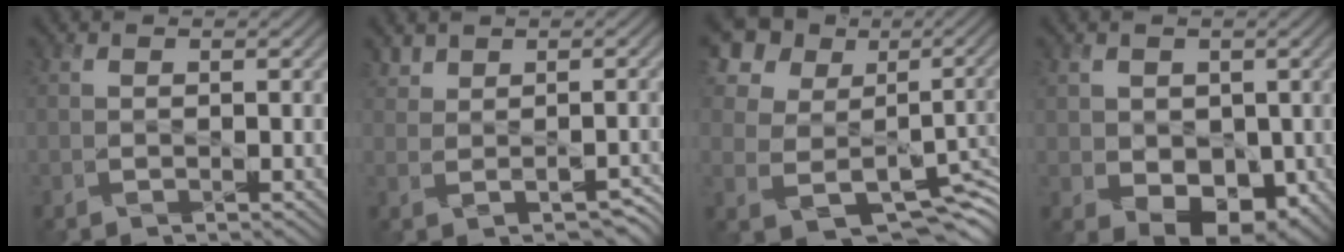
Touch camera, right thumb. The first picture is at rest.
{"total": 2.8, "force": [1.4, 2.1, 1.2], "torque": [-0.017, -0.009, 0.033]}
{"total": 12.5, "force": [3.9, 10.0, 6.5], "torque": [-0.170, -0.003, 0.087]}
{"total": 6.4, "force": [-0.3, 5.0, 4.0], "torque": [-0.074, -0.024, 0.000]}